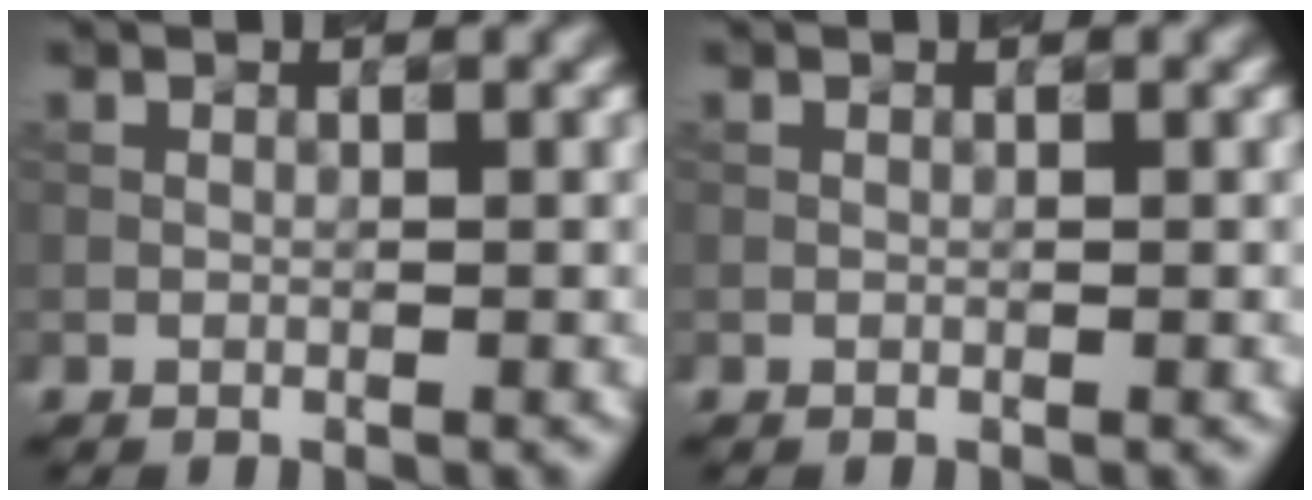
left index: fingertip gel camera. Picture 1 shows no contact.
{"total": 0.0}